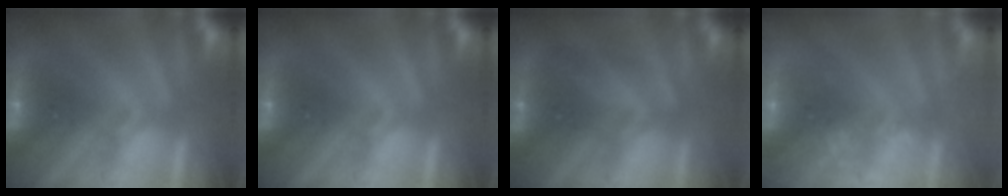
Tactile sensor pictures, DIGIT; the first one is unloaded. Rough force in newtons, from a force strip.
{"total": 0.0}
{"total": 2.4}
{"total": 2.3}